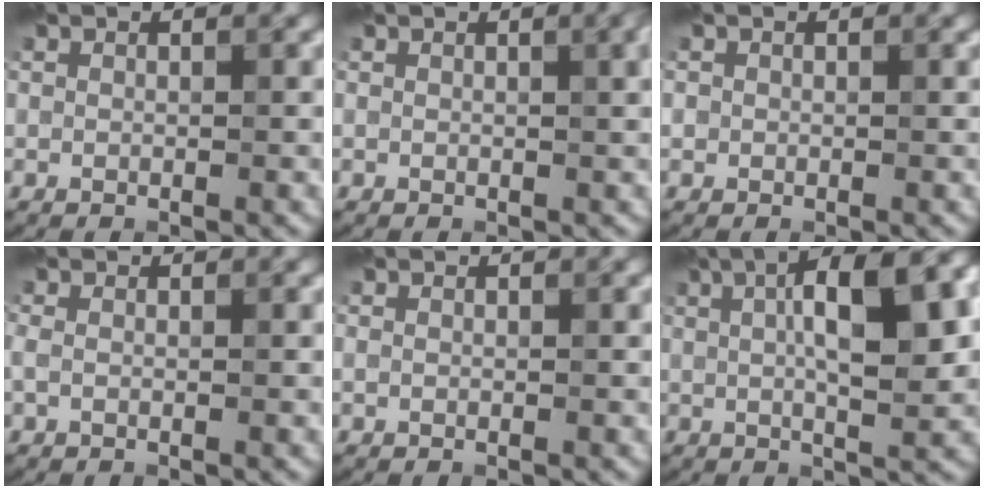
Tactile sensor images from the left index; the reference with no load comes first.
{"total": 2.7, "force": [0.9, 0.9, 2.4], "torque": [-0.016, 0.009, 0.010]}
{"total": 0.5, "force": [0.1, 0.5, 0.0], "torque": [0.005, -0.001, -0.001]}
{"total": 0.8, "force": [0.0, 0.3, 0.8], "torque": [-0.018, -0.002, -0.003]}
{"total": 0.0}
{"total": 10.4, "force": [2.4, 3.2, 9.5], "torque": [-0.134, 0.011, 0.034]}